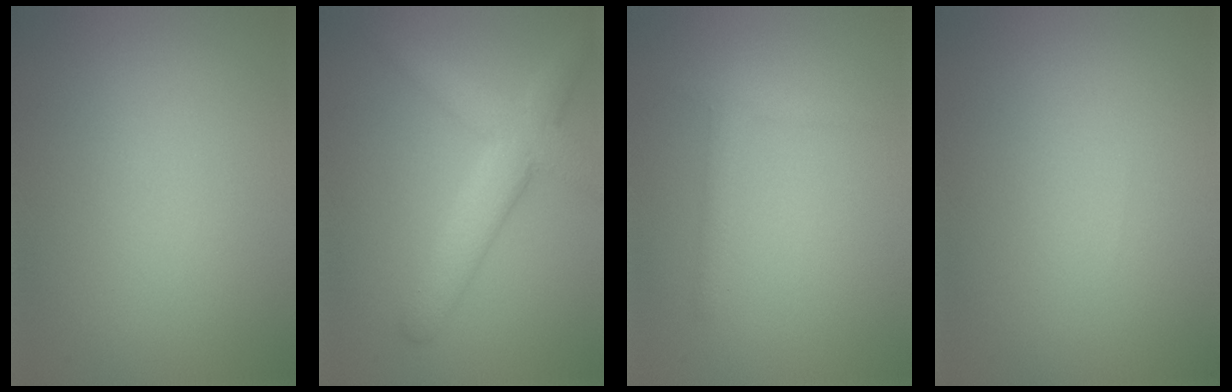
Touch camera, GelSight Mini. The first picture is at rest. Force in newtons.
{"total": 5.1, "press": 5.0, "slide": 0.3}
{"total": 1.5, "press": 1.5, "slide": 0.1}
{"total": 0.0}